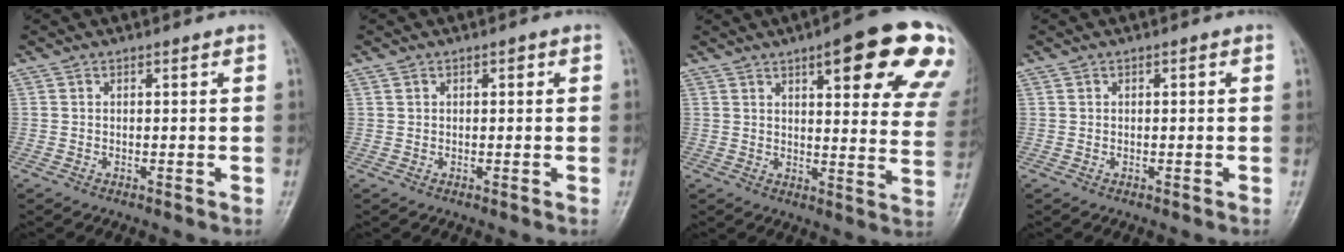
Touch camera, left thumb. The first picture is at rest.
{"total": 1.0, "force": [0.4, 0.8, 0.5], "torque": [-0.003, 0.005, 0.009]}
{"total": 21.5, "force": [11.2, 5.5, 17.5], "torque": [-0.194, -0.032, 0.129]}
{"total": 0.0}